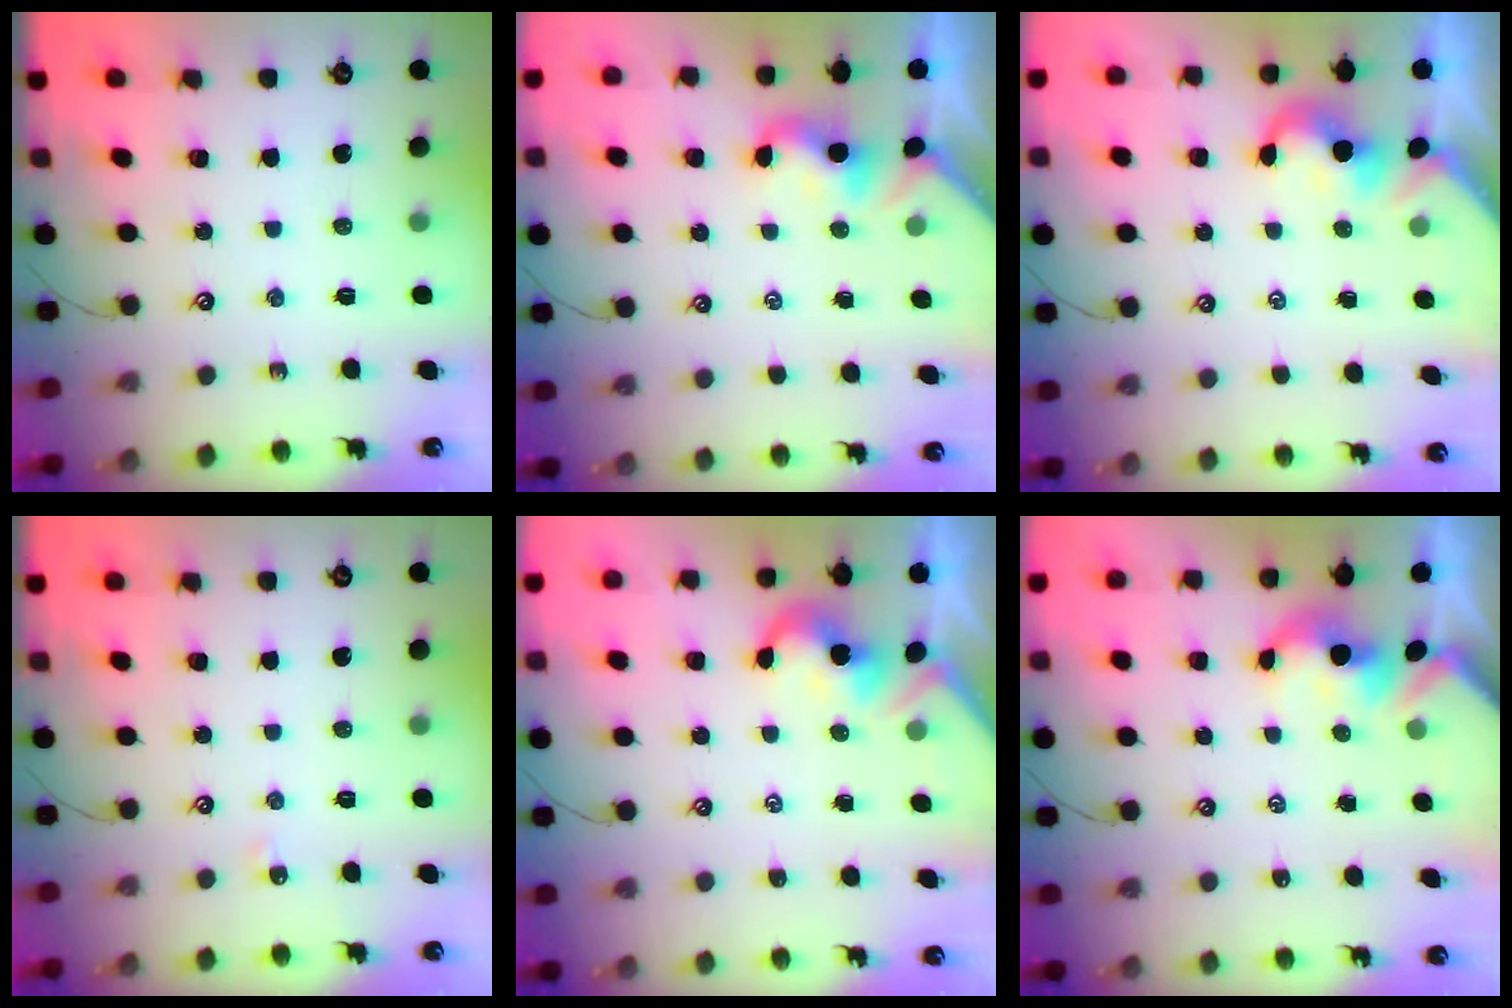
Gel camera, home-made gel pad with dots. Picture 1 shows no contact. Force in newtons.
{"total": 2.0, "press": 2.0, "slide": 0.6}
{"total": 1.1, "press": 1.1, "slide": 0.3}
{"total": 2.9, "press": 2.9, "slide": 0.4}
{"total": 2.1, "press": 2.1, "slide": 0.4}
{"total": 2.1, "press": 2.1, "slide": 0.2}